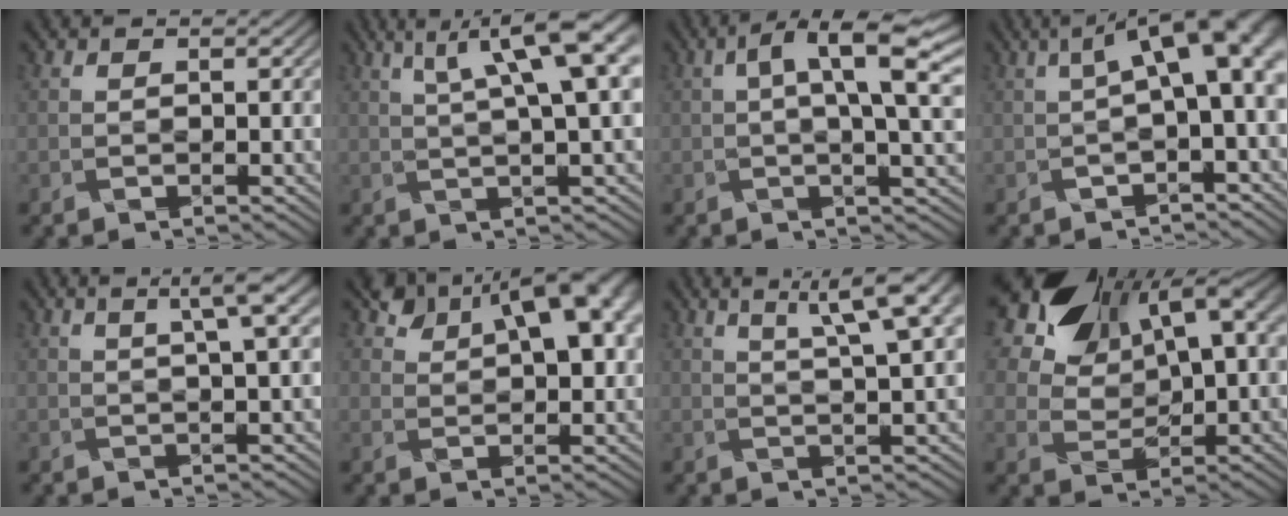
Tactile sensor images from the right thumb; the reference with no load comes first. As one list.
[{"total": 10.4, "force": [4.1, 2.2, 9.2], "torque": [-0.128, 0.027, 0.062]}, {"total": 9.3, "force": [2.1, 3.0, 8.5], "torque": [-0.134, 0.005, 0.033]}, {"total": 7.5, "force": [1.2, 2.2, 7.1], "torque": [-0.102, 0.016, 0.019]}, {"total": 4.9, "force": [2.0, 0.7, 4.4], "torque": [-0.070, 0.015, 0.035]}, {"total": 11.7, "force": [5.7, 6.2, 8.1], "torque": [-0.132, 0.016, 0.091]}, {"total": 8.8, "force": [4.6, 1.7, 7.3], "torque": [-0.106, 0.026, 0.066]}, {"total": 14.4, "force": [7.1, 8.6, 9.1], "torque": [-0.187, 0.023, 0.132]}]